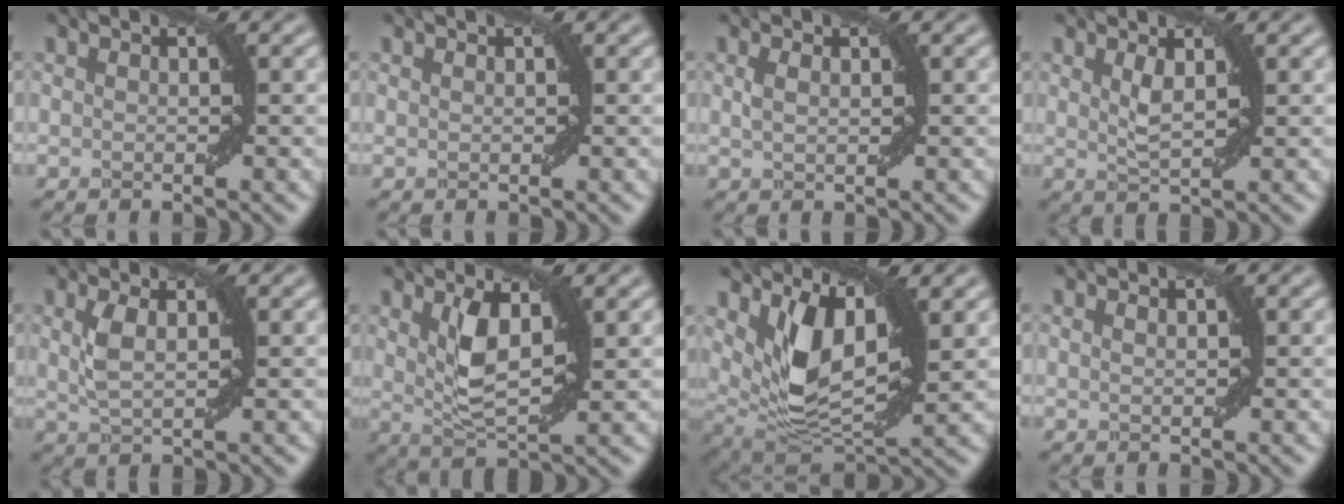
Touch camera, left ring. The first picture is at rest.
{"total": 0.0}
{"total": 1.3, "force": [0.5, 0.7, 1.0], "torque": [-0.022, 0.001, 0.013]}
{"total": 1.8, "force": [0.8, 0.4, 1.6], "torque": [-0.032, -0.003, 0.017]}
{"total": 2.5, "force": [0.8, 1.0, 2.1], "torque": [-0.049, 0.001, 0.018]}
{"total": 4.3, "force": [1.3, 1.7, 3.7], "torque": [-0.075, -0.002, 0.027]}
{"total": 7.8, "force": [2.4, 3.9, 6.3], "torque": [-0.129, -0.016, 0.046]}
{"total": 0.5, "force": [0.3, 0.2, 0.4], "torque": [-0.006, 0.001, 0.008]}